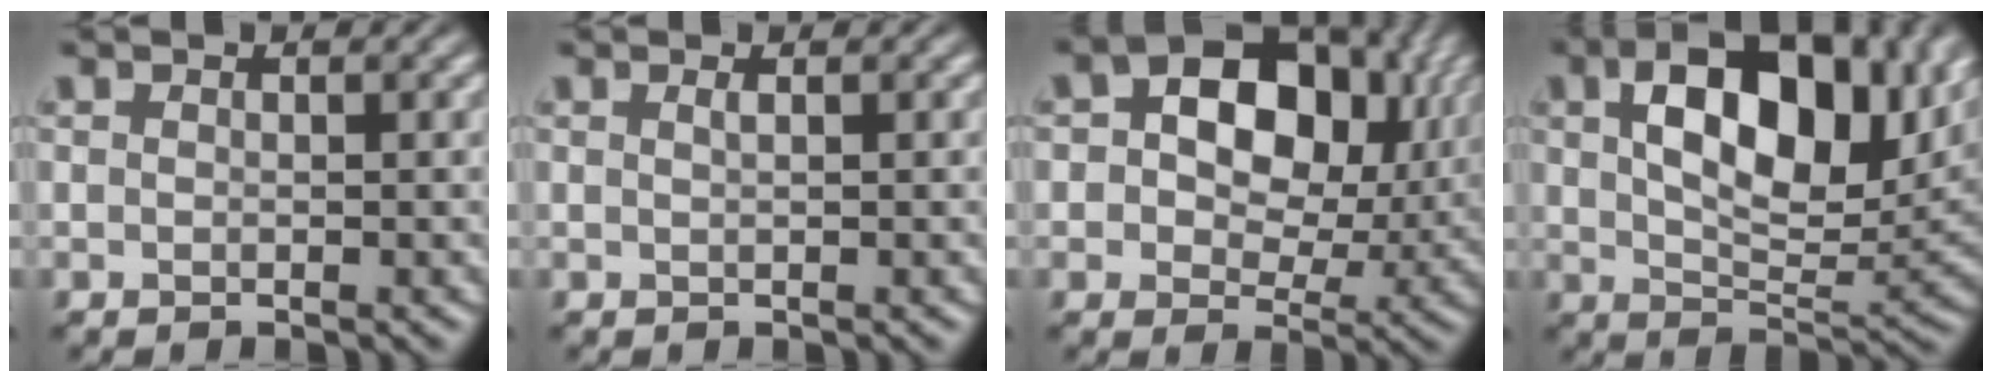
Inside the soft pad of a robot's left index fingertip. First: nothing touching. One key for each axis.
{"total": 0.7, "fx": 0.3, "fy": 0.2, "fz": 0.6, "tx": -0.005, "ty": 0.002, "tz": 0.003}
{"total": 13.2, "fx": 3.2, "fy": 9.1, "fz": 9.0, "tx": -0.123, "ty": 0.031, "tz": 0.041}
{"total": 11.4, "fx": 4.4, "fy": 5.7, "fz": 8.8, "tx": -0.138, "ty": 0.005, "tz": 0.075}